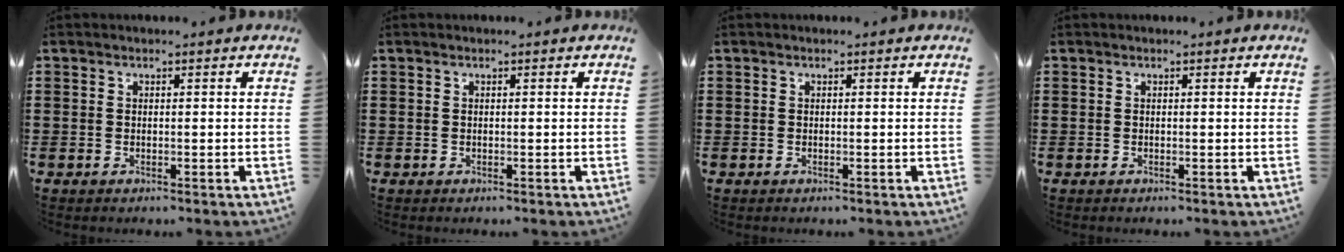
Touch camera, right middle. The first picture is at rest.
{"total": 0.0}
{"total": 0.0}
{"total": 0.0}